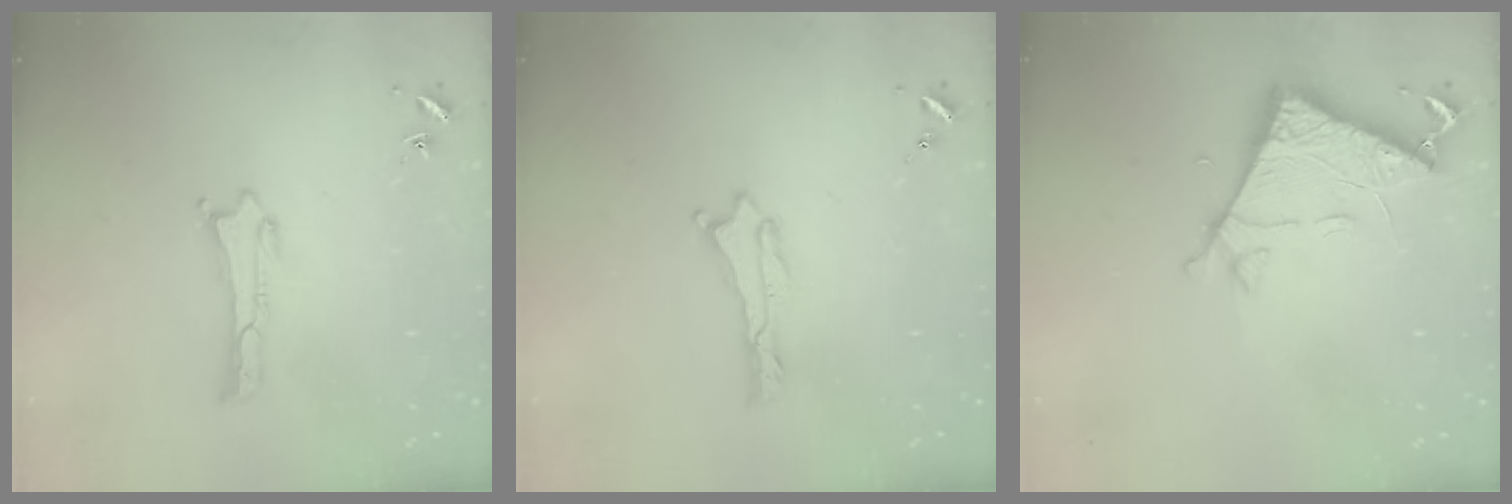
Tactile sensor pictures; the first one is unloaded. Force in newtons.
{"total": 0.0}
{"total": 6.9, "press": 6.9, "slide": 0.5}